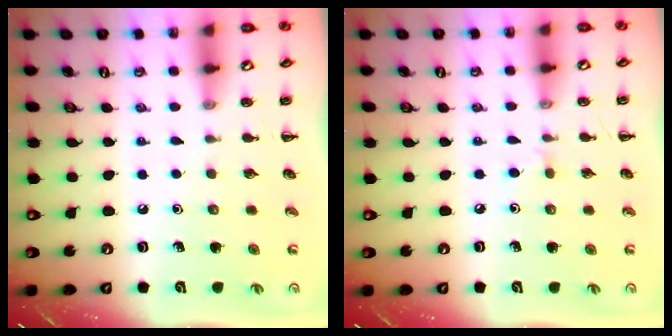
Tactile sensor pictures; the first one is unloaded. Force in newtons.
{"total": 3.8, "press": 3.5, "slide": 1.4}